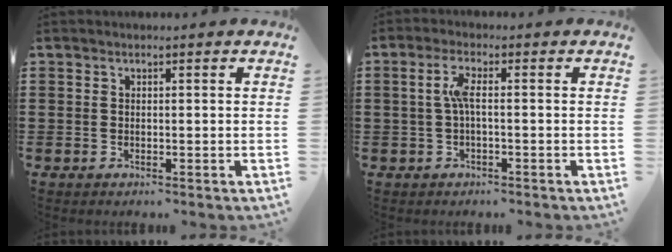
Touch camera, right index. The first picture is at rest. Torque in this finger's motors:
{"motor_torque": [0.73, -0.29, 0.27, 0.04]}